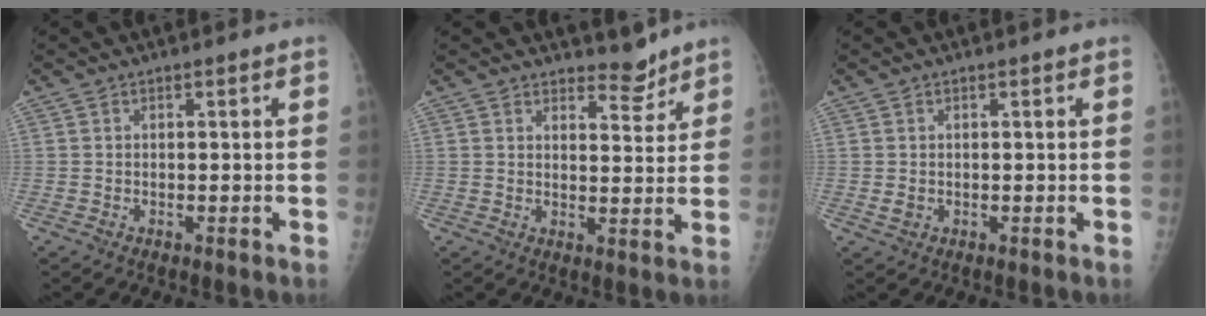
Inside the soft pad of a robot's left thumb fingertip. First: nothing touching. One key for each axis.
{"total": 4.1, "fx": 3.8, "fy": 1.5, "fz": 0.7, "tx": 0.011, "ty": -0.033, "tz": 0.058}
{"total": 1.1, "fx": 0.1, "fy": 0.9, "fz": 0.6, "tx": -0.009, "ty": -0.001, "tz": 0.006}